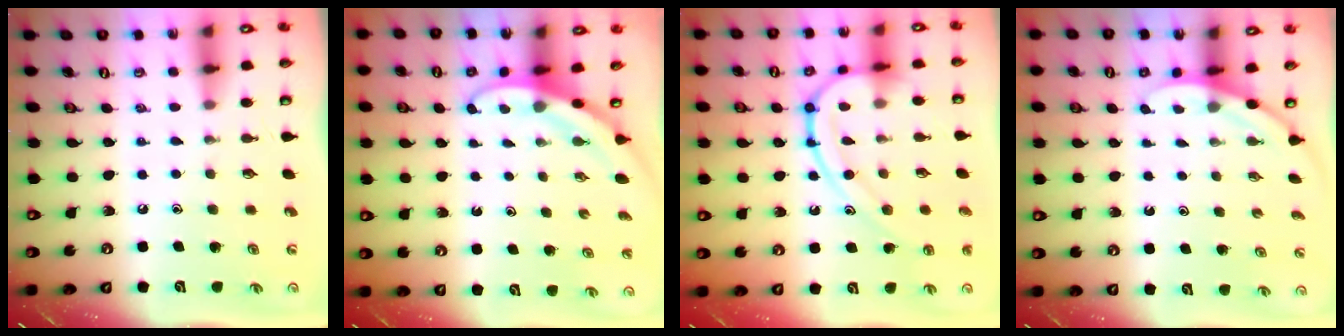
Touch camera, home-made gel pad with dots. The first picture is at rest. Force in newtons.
{"total": 3.1, "press": 3.1, "slide": 0.1}
{"total": 13.7, "press": 13.7, "slide": 0.2}
{"total": 2.8, "press": 2.8, "slide": 0.1}